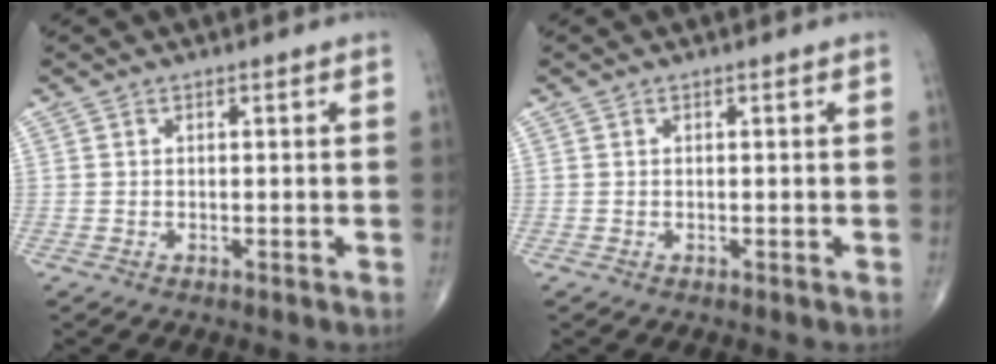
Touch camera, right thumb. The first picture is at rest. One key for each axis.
{"total": 0.0}